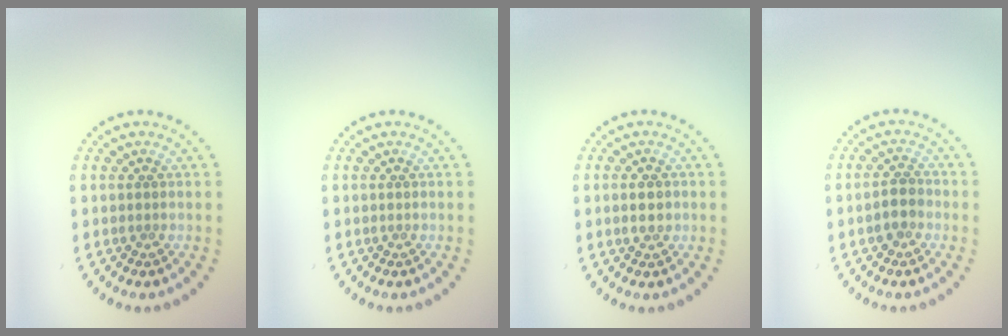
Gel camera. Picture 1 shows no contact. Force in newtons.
{"total": 0.0}
{"total": 2.2, "press": 2.1, "slide": 0.1}
{"total": 1.8, "press": 1.7, "slide": 0.6}